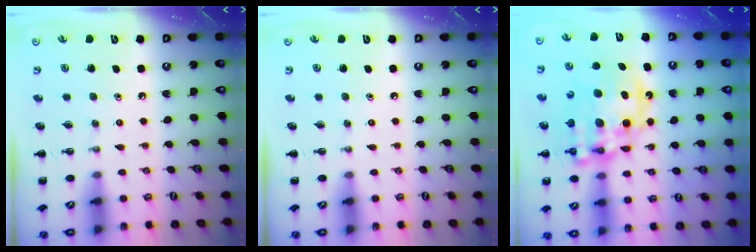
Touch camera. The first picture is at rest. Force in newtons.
{"total": 0.0}
{"total": 18.2, "press": 17.7, "slide": 4.2}